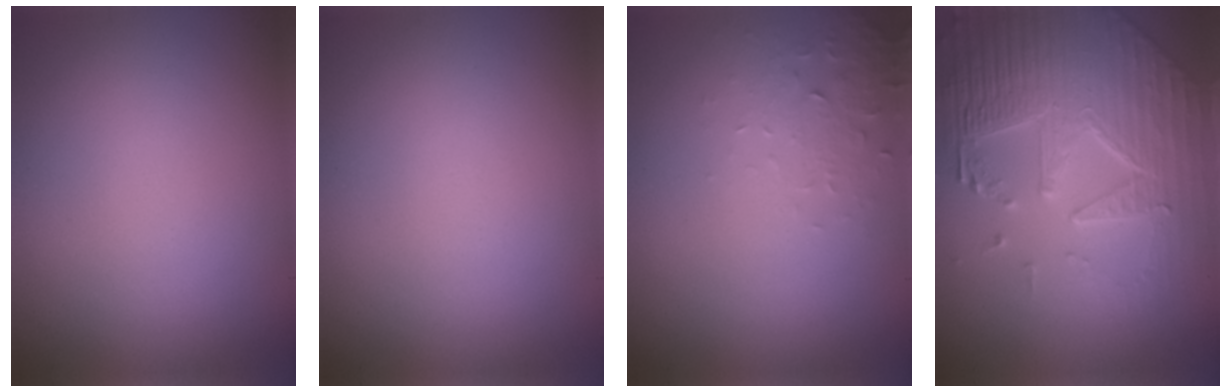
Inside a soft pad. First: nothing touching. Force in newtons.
{"total": 0.0}
{"total": 1.9, "press": 1.8, "slide": 0.4}
{"total": 8.6, "press": 5.9, "slide": 6.3}